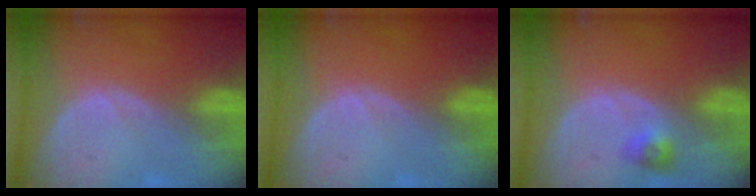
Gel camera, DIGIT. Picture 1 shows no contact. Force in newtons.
{"total": 0.0}
{"total": 2.9, "press": 2.6, "slide": 1.2}